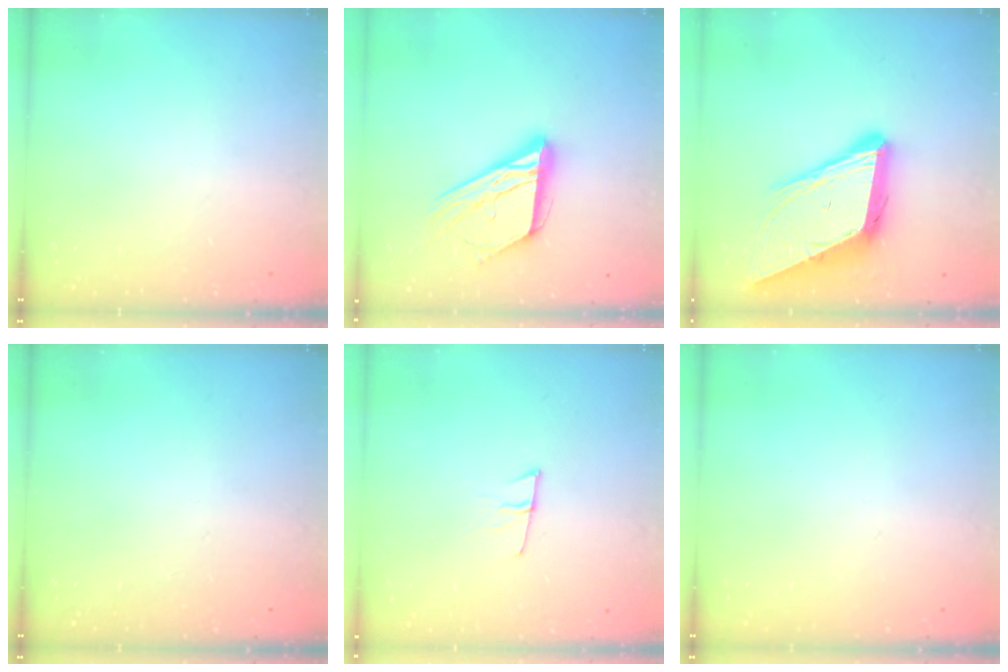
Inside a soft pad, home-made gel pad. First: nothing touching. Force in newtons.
{"total": 18.7, "press": 18.6, "slide": 1.8}
{"total": 17.7, "press": 17.2, "slide": 4.0}
{"total": 0.0}
{"total": 6.0, "press": 5.9, "slide": 1.0}
{"total": 0.0}